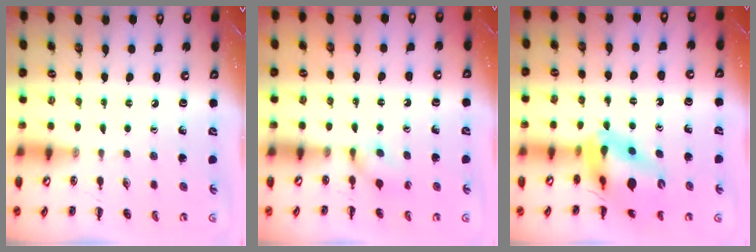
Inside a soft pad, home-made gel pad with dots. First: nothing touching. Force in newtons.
{"total": 5.2, "press": 4.9, "slide": 1.5}
{"total": 13.4, "press": 12.8, "slide": 4.0}